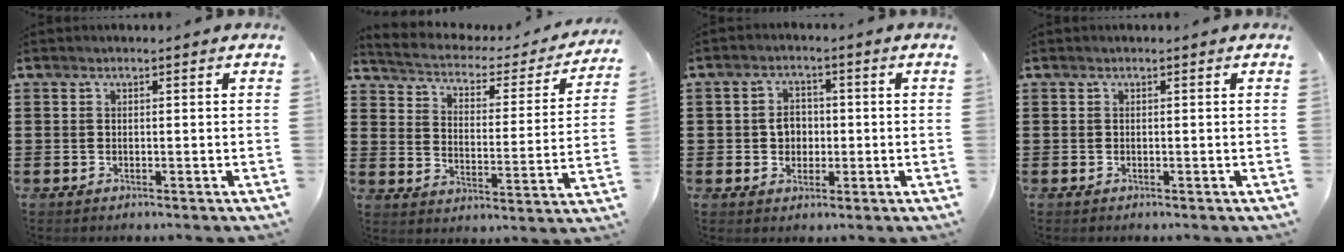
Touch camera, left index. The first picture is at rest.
{"total": 2.7, "force": [2.2, 1.0, 1.2], "torque": [-0.039, -0.020, 0.028]}
{"total": 3.6, "force": [-0.1, 3.0, 2.1], "torque": [-0.040, 0.005, -0.008]}
{"total": 0.0}